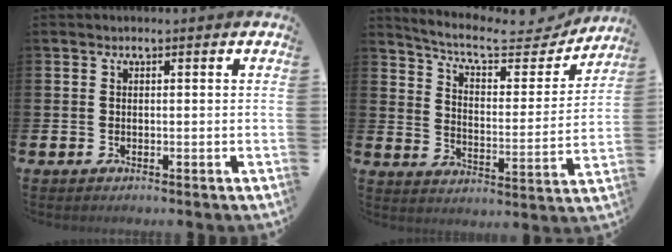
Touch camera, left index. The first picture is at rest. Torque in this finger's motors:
{"motor_torque": [0.82, -1.30, 0.34, 0.06]}